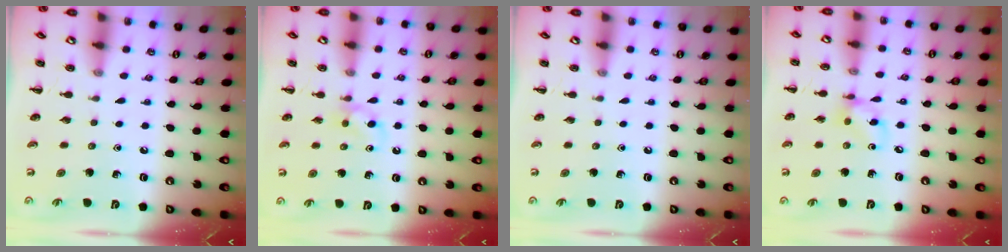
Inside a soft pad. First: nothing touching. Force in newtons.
{"total": 4.6, "press": 4.2, "slide": 1.9}
{"total": 0.0}
{"total": 7.0, "press": 6.9, "slide": 0.3}